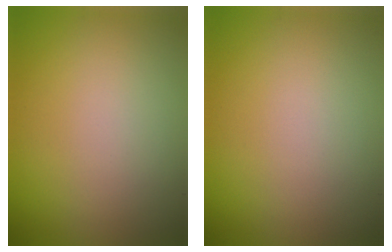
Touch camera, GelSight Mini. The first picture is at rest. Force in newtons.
{"total": 0.0}